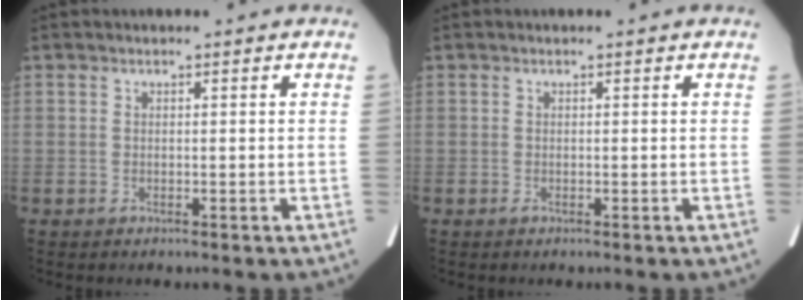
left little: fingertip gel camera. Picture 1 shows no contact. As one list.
[{"total": 0.0}]